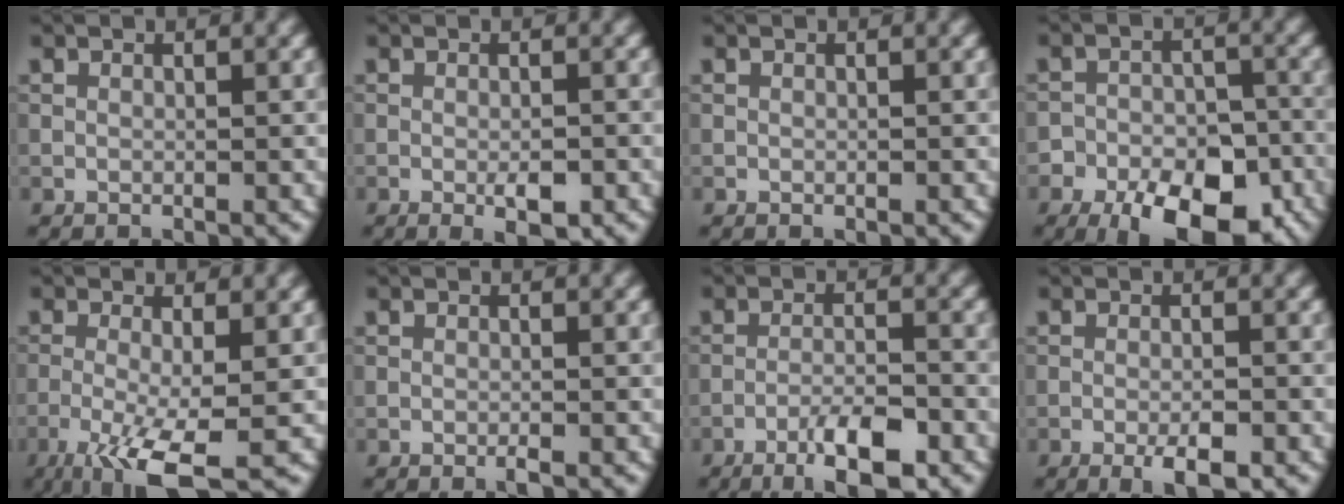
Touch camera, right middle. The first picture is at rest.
{"total": 2.4, "force": [-0.9, 0.6, 2.1], "torque": [-0.035, -0.005, -0.012]}
{"total": 0.0}
{"total": 12.3, "force": [-8.1, 6.5, 6.6], "torque": [-0.089, -0.020, -0.107]}
{"total": 7.0, "force": [-3.3, 1.6, 5.9], "torque": [-0.114, -0.011, -0.064]}
{"total": 0.6, "force": [-0.3, 0.0, 0.5], "torque": [-0.010, -0.002, -0.007]}
{"total": 5.1, "force": [-3.2, 0.9, 3.9], "torque": [-0.070, 0.004, -0.055]}
{"total": 3.0, "force": [-1.6, 0.6, 2.4], "torque": [-0.043, -0.003, -0.028]}